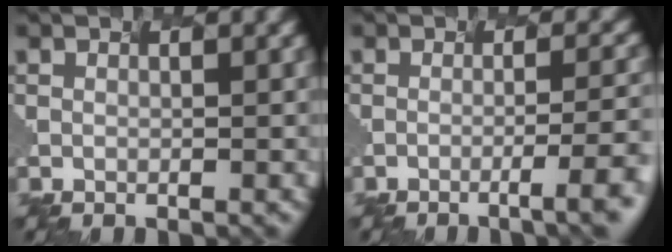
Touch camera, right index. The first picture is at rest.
{"total": 4.9, "force": [-2.2, 0.7, 4.3], "torque": [-0.058, -0.003, -0.006]}